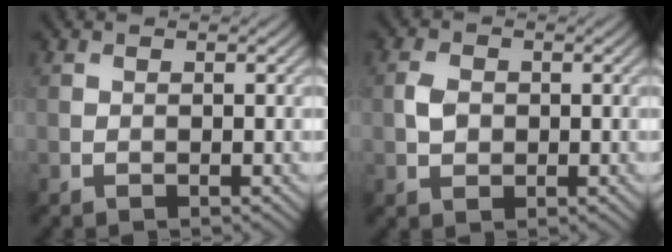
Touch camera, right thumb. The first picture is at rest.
{"total": 2.4, "force": [0.0, 1.9, 1.5], "torque": [-0.035, -0.001, -0.004]}